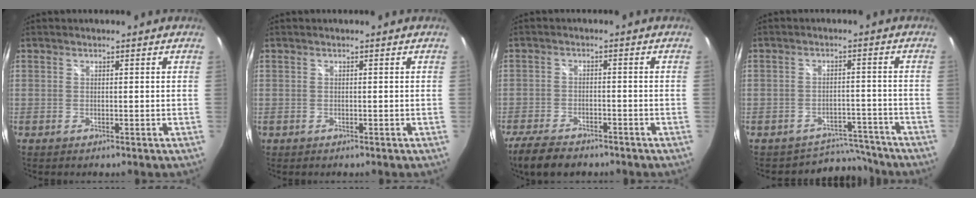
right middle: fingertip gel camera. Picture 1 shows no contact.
{"total": 0.0}
{"total": 8.7, "force": [-6.9, 3.2, 4.1], "torque": [-0.109, -0.017, -0.122]}
{"total": 6.9, "force": [-6.2, 2.8, -1.2], "torque": [0.024, 0.031, -0.085]}